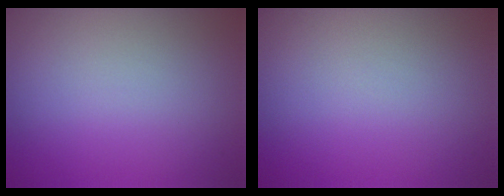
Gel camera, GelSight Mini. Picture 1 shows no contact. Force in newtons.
{"total": 0.0}